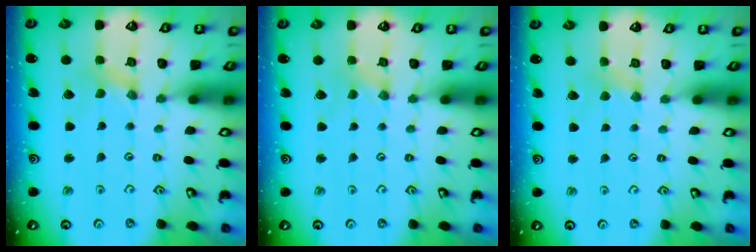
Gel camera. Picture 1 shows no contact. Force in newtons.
{"total": 0.0}
{"total": 2.7, "press": 2.7, "slide": 0.5}